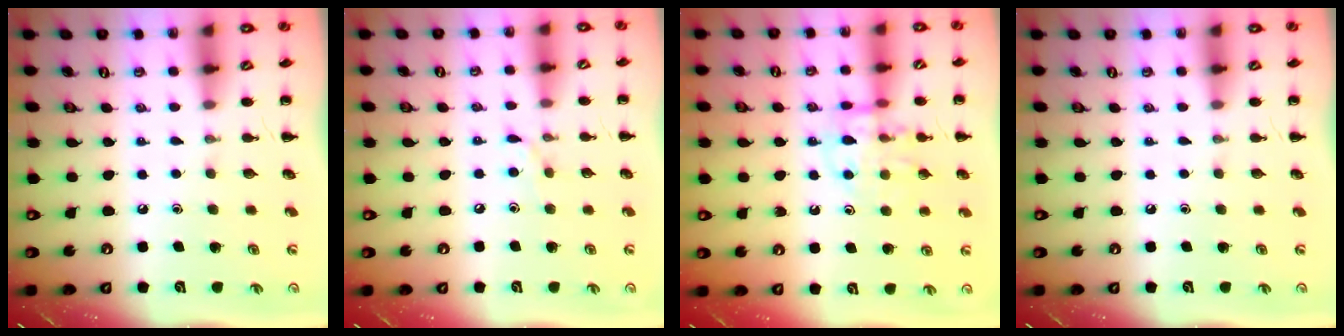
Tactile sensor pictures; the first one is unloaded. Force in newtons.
{"total": 5.1, "press": 4.9, "slide": 1.6}
{"total": 11.6, "press": 11.6, "slide": 1.1}
{"total": 0.0}